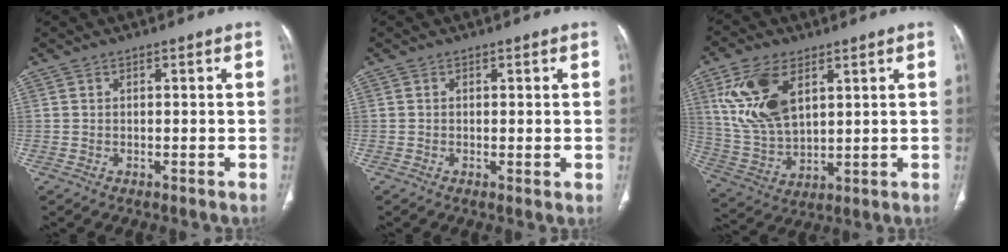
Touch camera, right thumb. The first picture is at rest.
{"total": 1.0, "force": [0.0, 0.3, 0.9], "torque": [-0.019, -0.005, -0.001]}
{"total": 14.6, "force": [5.8, 8.0, 10.8], "torque": [-0.211, -0.018, 0.126]}